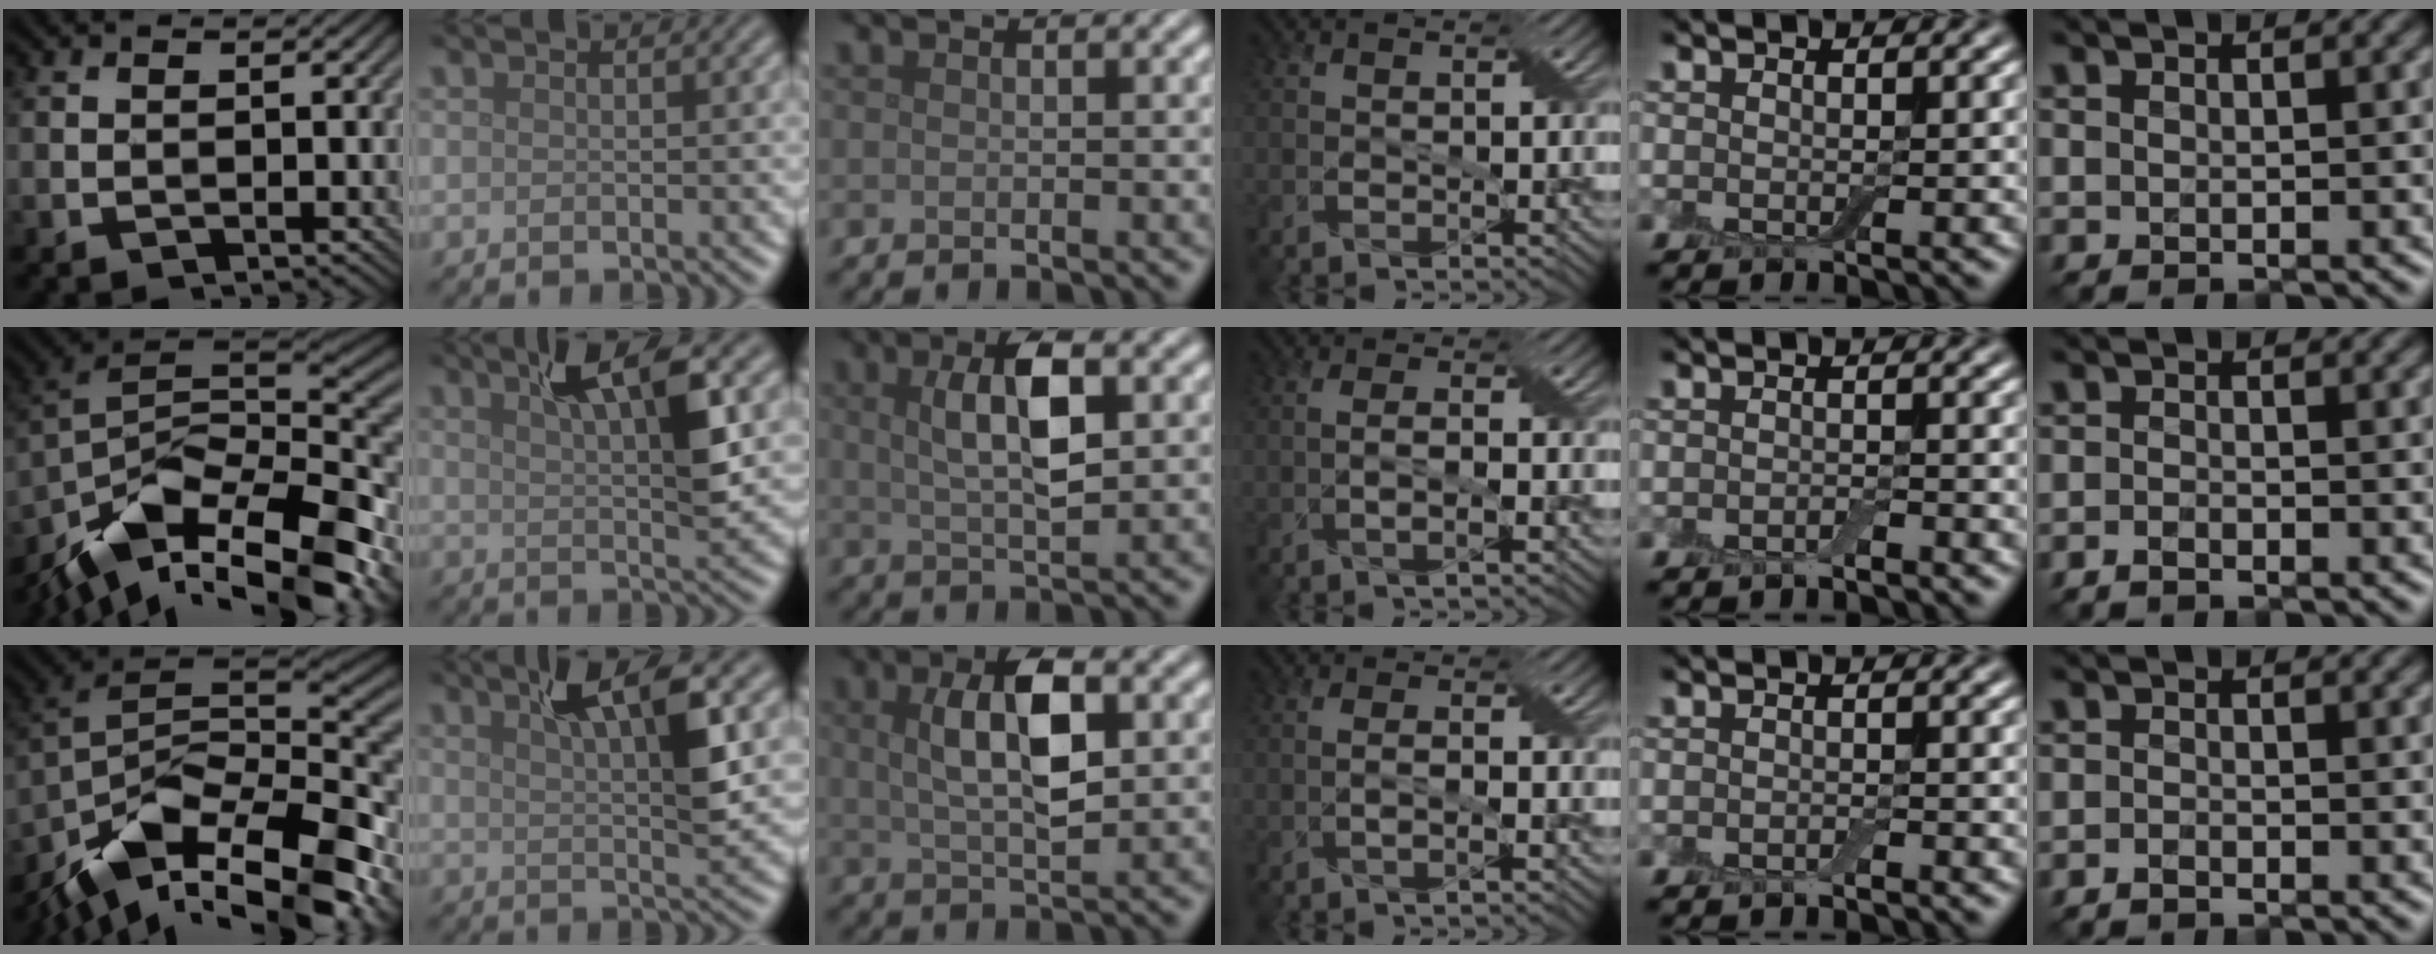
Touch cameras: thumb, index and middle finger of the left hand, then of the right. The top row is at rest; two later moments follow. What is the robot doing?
{"motion": "wrap", "object": "bandage"}